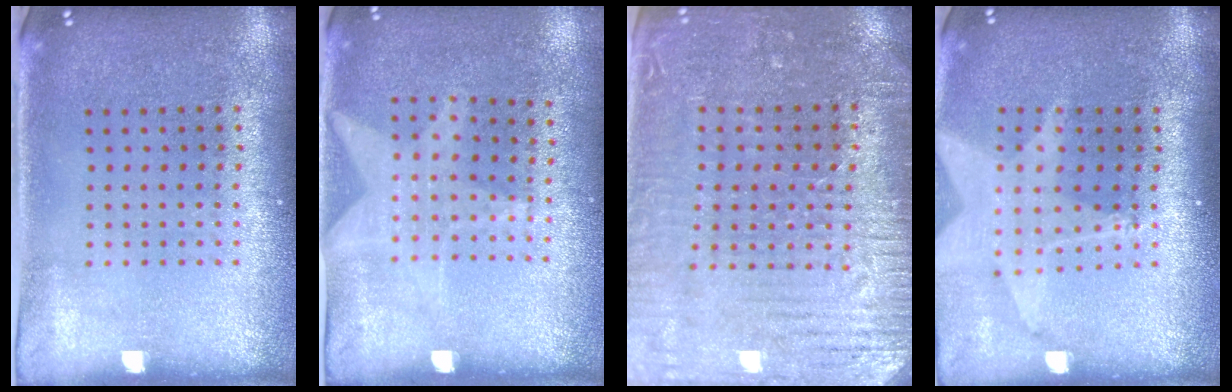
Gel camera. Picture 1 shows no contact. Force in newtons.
{"total": 1.1, "press": 0.9, "slide": 0.7}
{"total": 3.3, "press": 3.2, "slide": 0.9}
{"total": 2.0, "press": 1.5, "slide": 1.3}